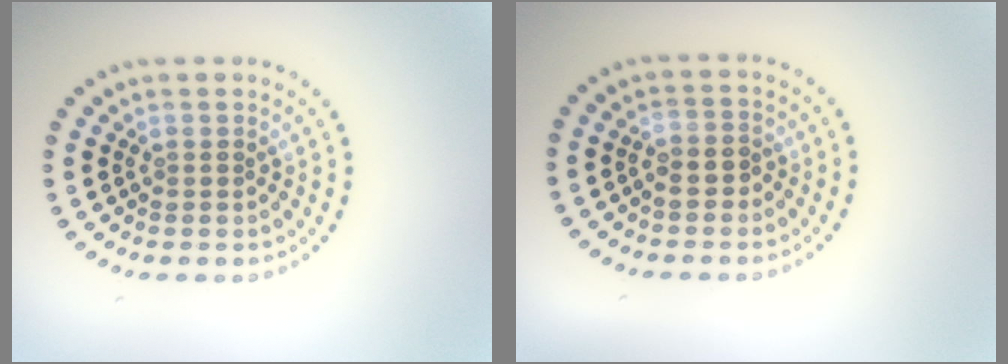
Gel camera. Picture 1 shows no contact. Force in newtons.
{"total": 1.5, "press": 1.3, "slide": 0.7}